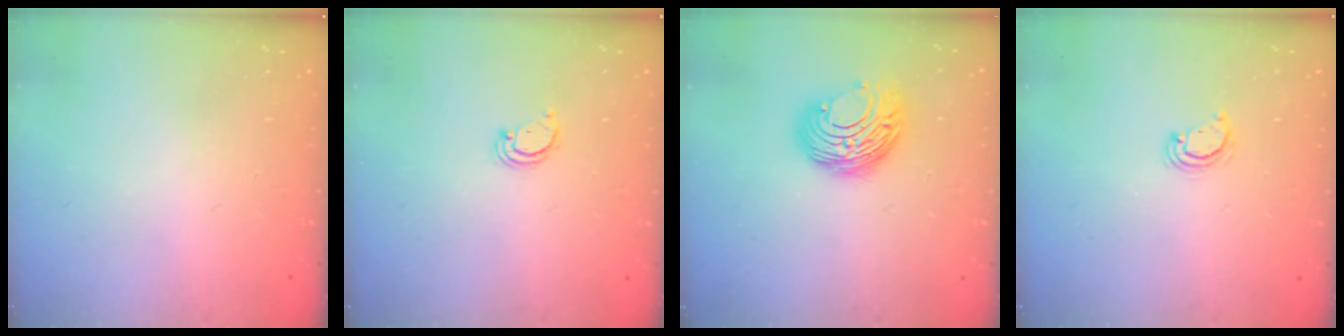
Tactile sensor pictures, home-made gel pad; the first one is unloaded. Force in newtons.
{"total": 2.2, "press": 2.2, "slide": 0.1}
{"total": 10.4, "press": 10.4, "slide": 0.6}
{"total": 2.6, "press": 2.6, "slide": 0.3}